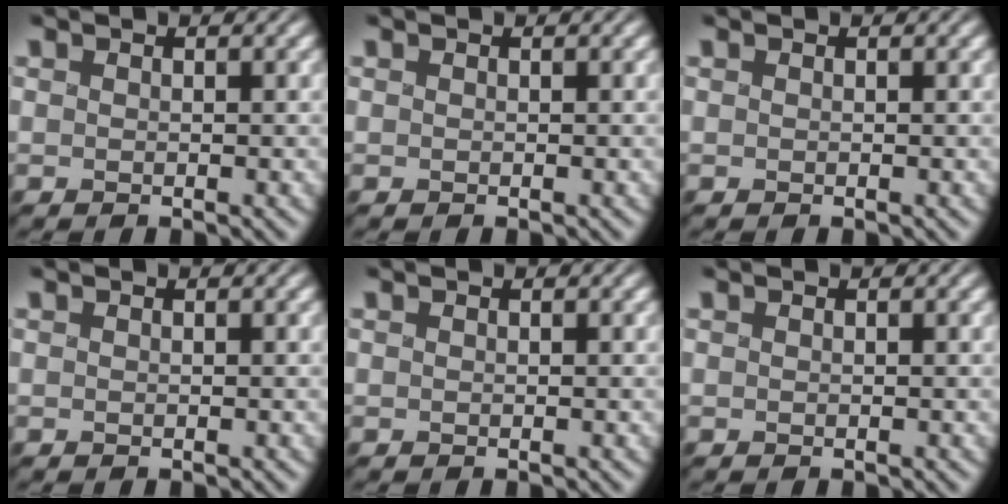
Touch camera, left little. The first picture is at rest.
{"total": 0.0}
{"total": 0.0}
{"total": 0.0}
{"total": 0.0}
{"total": 0.0}